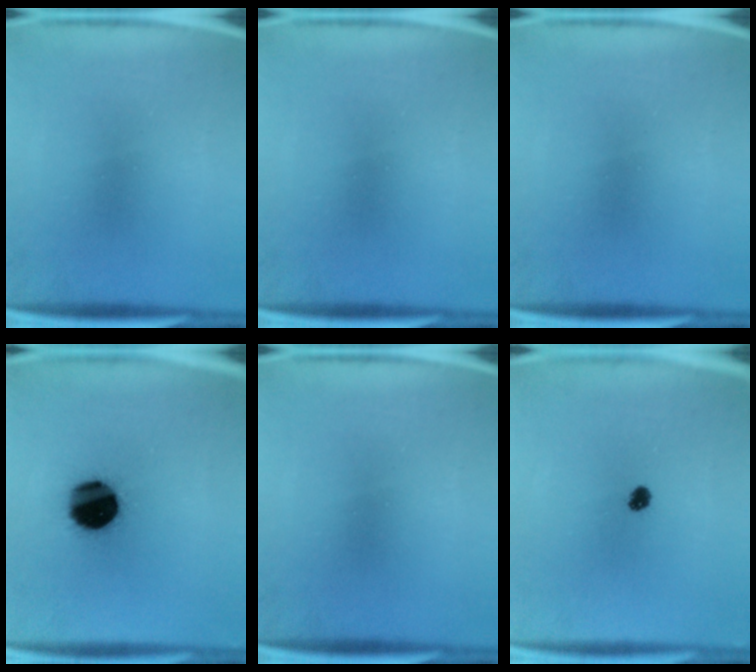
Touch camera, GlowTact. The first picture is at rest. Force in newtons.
{"total": 0.0}
{"total": 0.0}
{"total": 16.9}
{"total": 0.0}
{"total": 1.9}